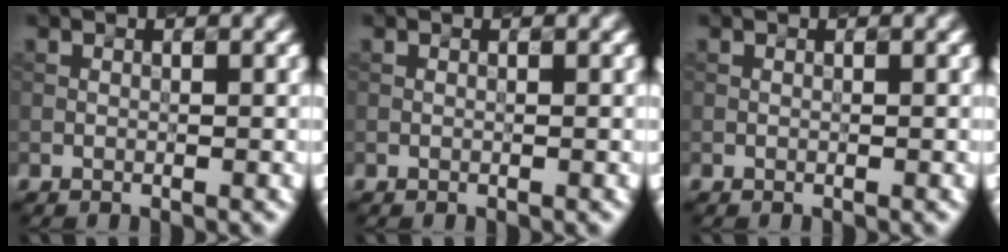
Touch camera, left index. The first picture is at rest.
{"total": 0.0}
{"total": 0.0}